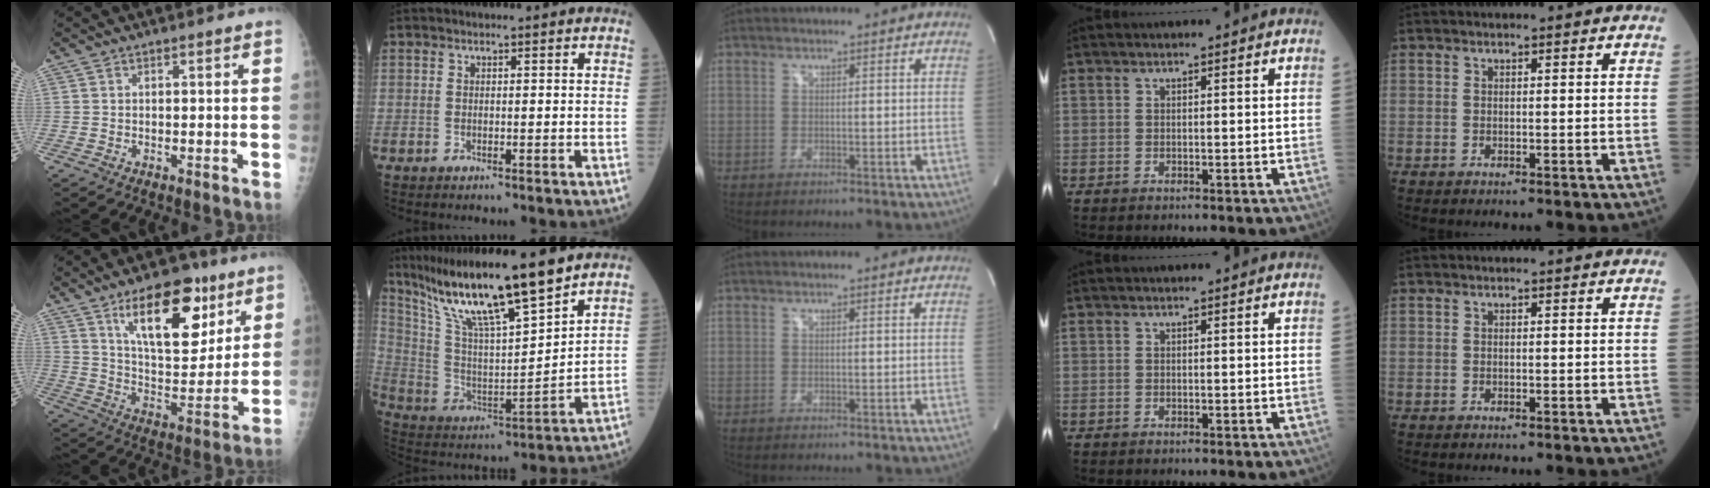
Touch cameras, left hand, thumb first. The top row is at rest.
{"thumb": {"total": 18.7, "force": [10.1, 8.7, 13.2], "torque": [-0.153, -0.054, 0.167]}, "index": {"total": 17.8, "force": [14.0, 0.7, 10.9], "torque": [-0.200, -0.001, 0.260]}}